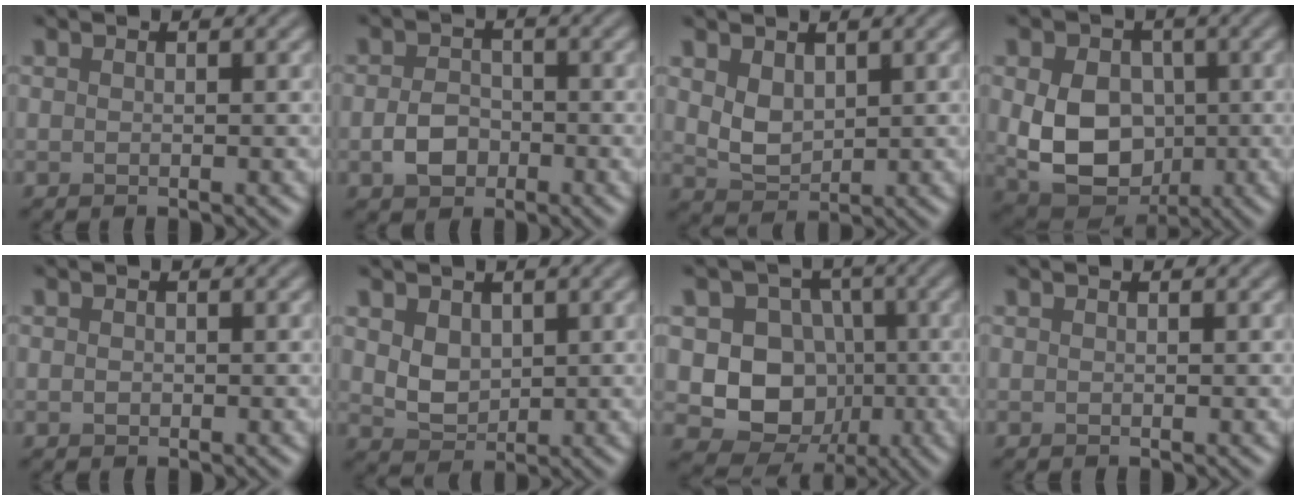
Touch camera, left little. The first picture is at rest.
{"total": 2.8, "force": [-1.0, 2.1, 1.6], "torque": [-0.026, 0.002, -0.025]}
{"total": 2.8, "force": [1.0, 1.9, 1.8], "torque": [-0.040, -0.005, 0.026]}
{"total": 7.8, "force": [-0.2, 5.9, 5.1], "torque": [-0.101, -0.013, -0.003]}
{"total": 0.5, "force": [-0.1, 0.4, 0.3], "torque": [-0.004, -0.003, -0.002]}
{"total": 2.7, "force": [0.8, 2.0, 1.6], "torque": [-0.034, -0.005, 0.020]}
{"total": 8.1, "force": [-0.4, 7.3, 3.5], "torque": [-0.046, -0.005, -0.023]}
{"total": 0.0}